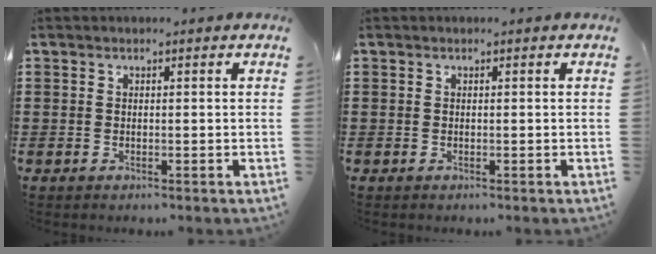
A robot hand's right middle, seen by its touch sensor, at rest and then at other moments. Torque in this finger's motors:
{"motor_torque": [-0.06, 0.02, 0.04, 0.02]}